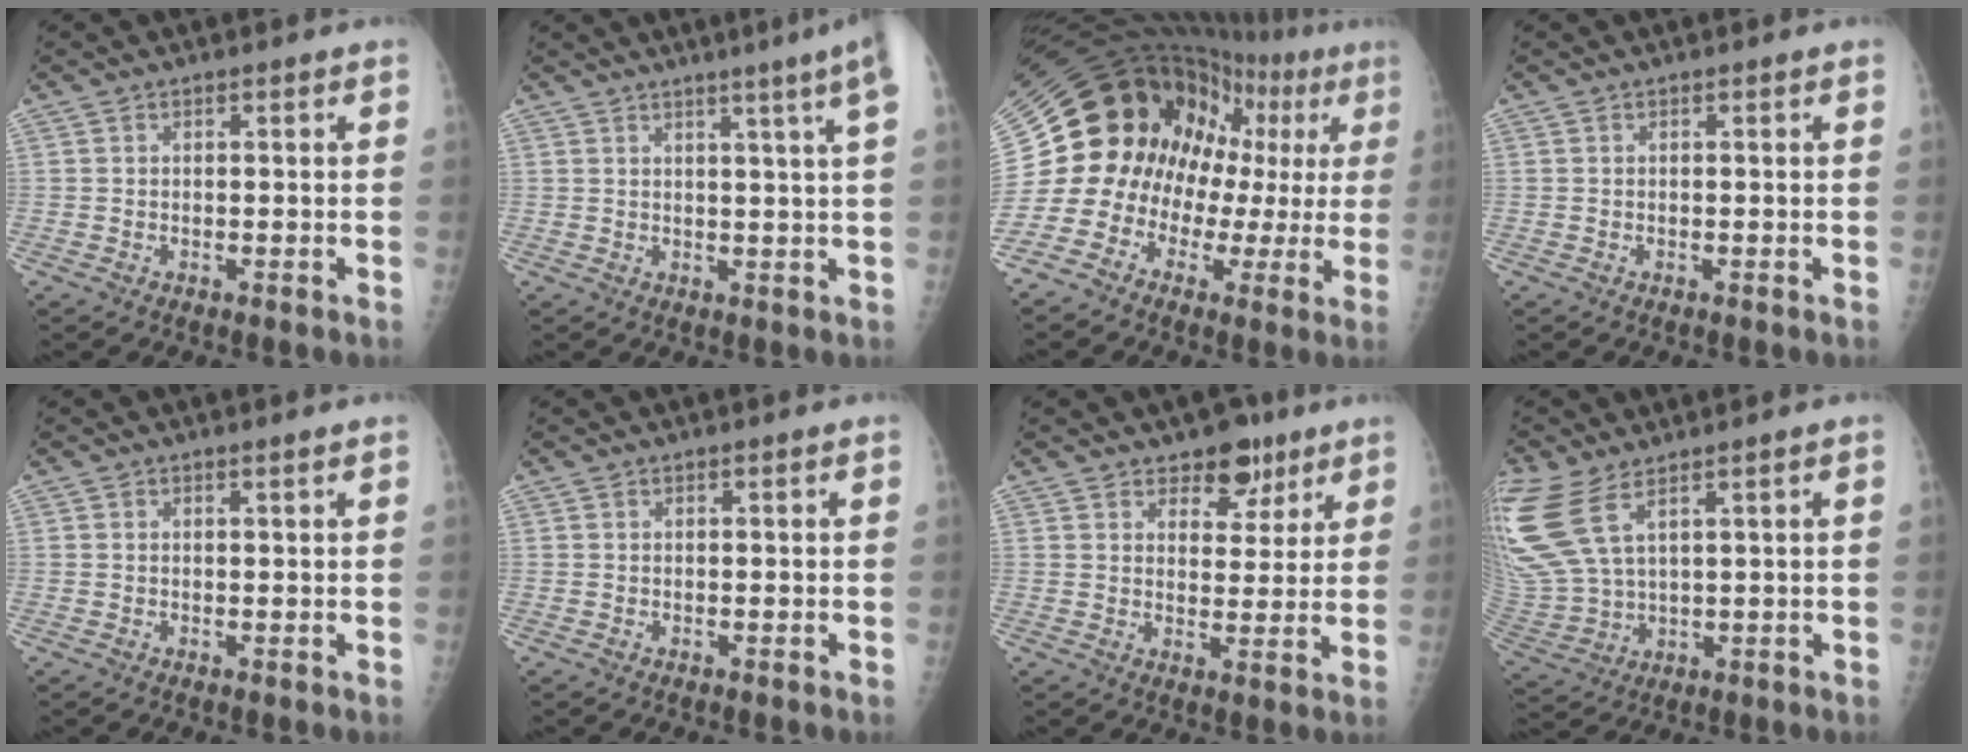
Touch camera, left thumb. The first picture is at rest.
{"total": 7.9, "force": [4.7, -1.0, 6.3], "torque": [-0.081, -0.012, 0.051]}
{"total": 22.6, "force": [0.2, 17.2, 14.6], "torque": [-0.218, 0.078, 0.002]}
{"total": 0.0}
{"total": 0.6, "force": [0.4, 0.0, 0.5], "torque": [-0.012, -0.002, 0.006]}
{"total": 0.0}
{"total": 7.4, "force": [5.0, 4.4, 3.1], "torque": [-0.003, -0.029, 0.073]}
{"total": 15.4, "force": [8.0, 6.9, 11.2], "torque": [-0.291, -0.019, 0.175]}